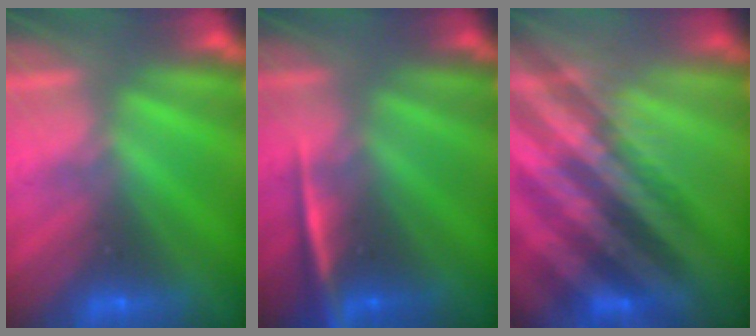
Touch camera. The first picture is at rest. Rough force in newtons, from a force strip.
{"total": 2.3}
{"total": 3.6}